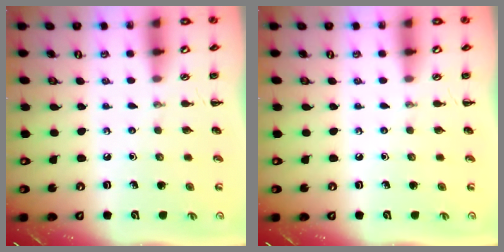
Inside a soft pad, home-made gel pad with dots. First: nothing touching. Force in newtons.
{"total": 0.0}